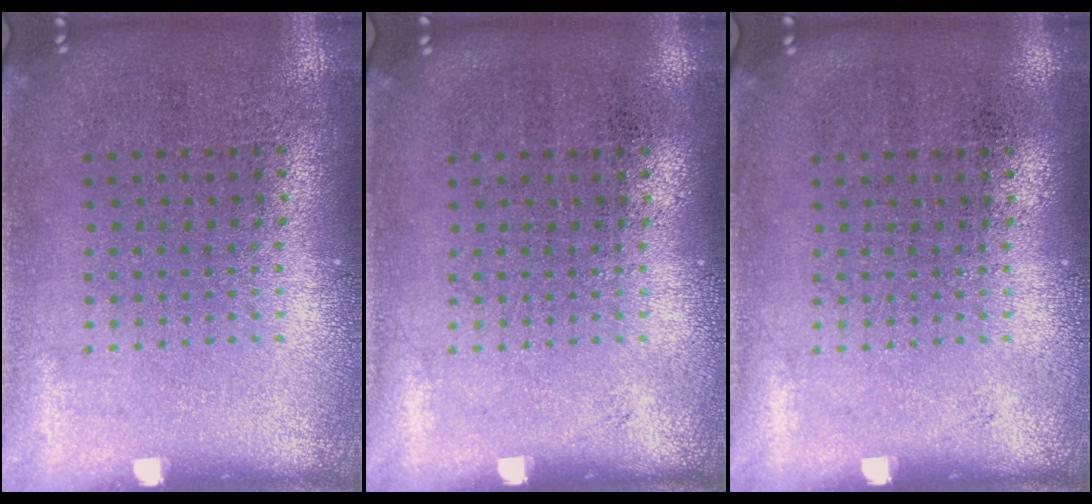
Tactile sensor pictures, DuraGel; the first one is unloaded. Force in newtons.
{"total": 0.0}
{"total": 0.0}